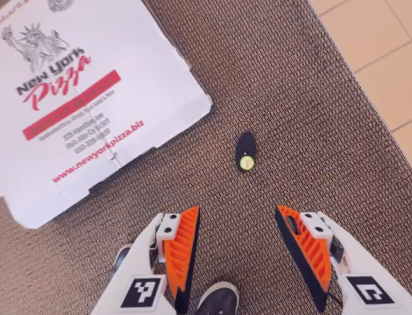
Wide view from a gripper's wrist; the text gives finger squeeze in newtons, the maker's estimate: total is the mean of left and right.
{"total": 0.0}